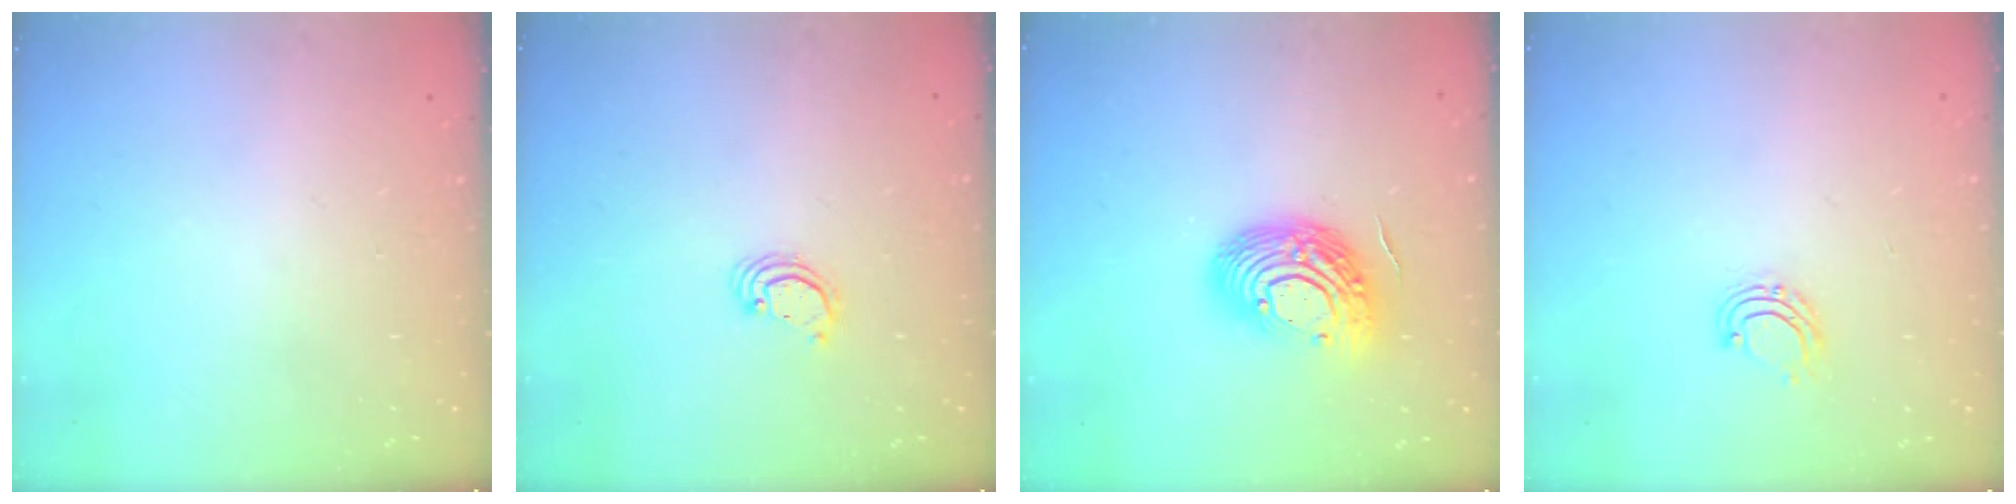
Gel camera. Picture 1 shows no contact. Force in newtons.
{"total": 2.2, "press": 2.2, "slide": 0.2}
{"total": 16.2, "press": 16.1, "slide": 1.2}
{"total": 6.6, "press": 6.6, "slide": 0.5}